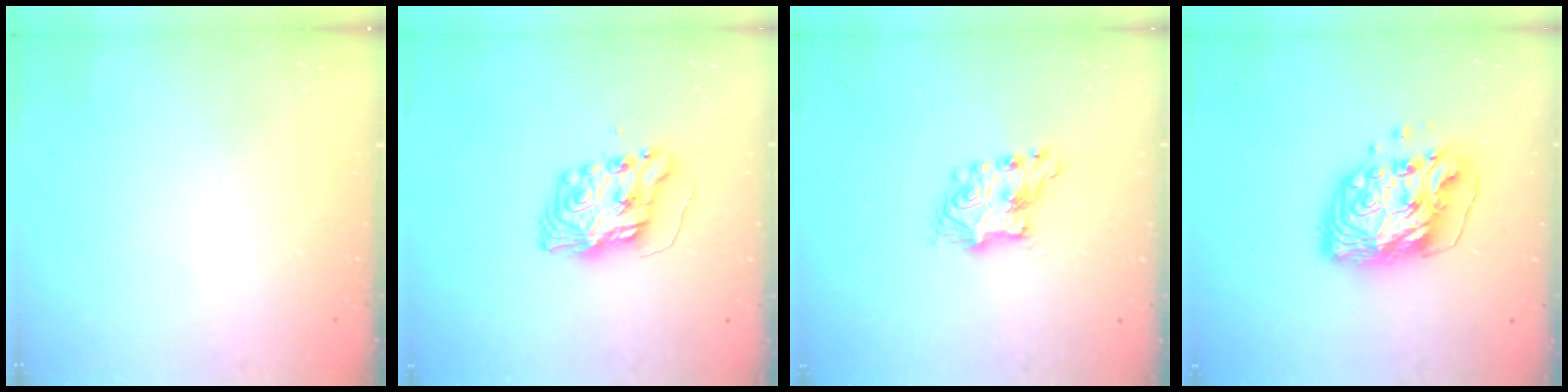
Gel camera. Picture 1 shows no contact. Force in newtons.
{"total": 8.5, "press": 8.5, "slide": 0.6}
{"total": 7.5, "press": 7.5, "slide": 0.4}
{"total": 14.8, "press": 14.7, "slide": 1.7}